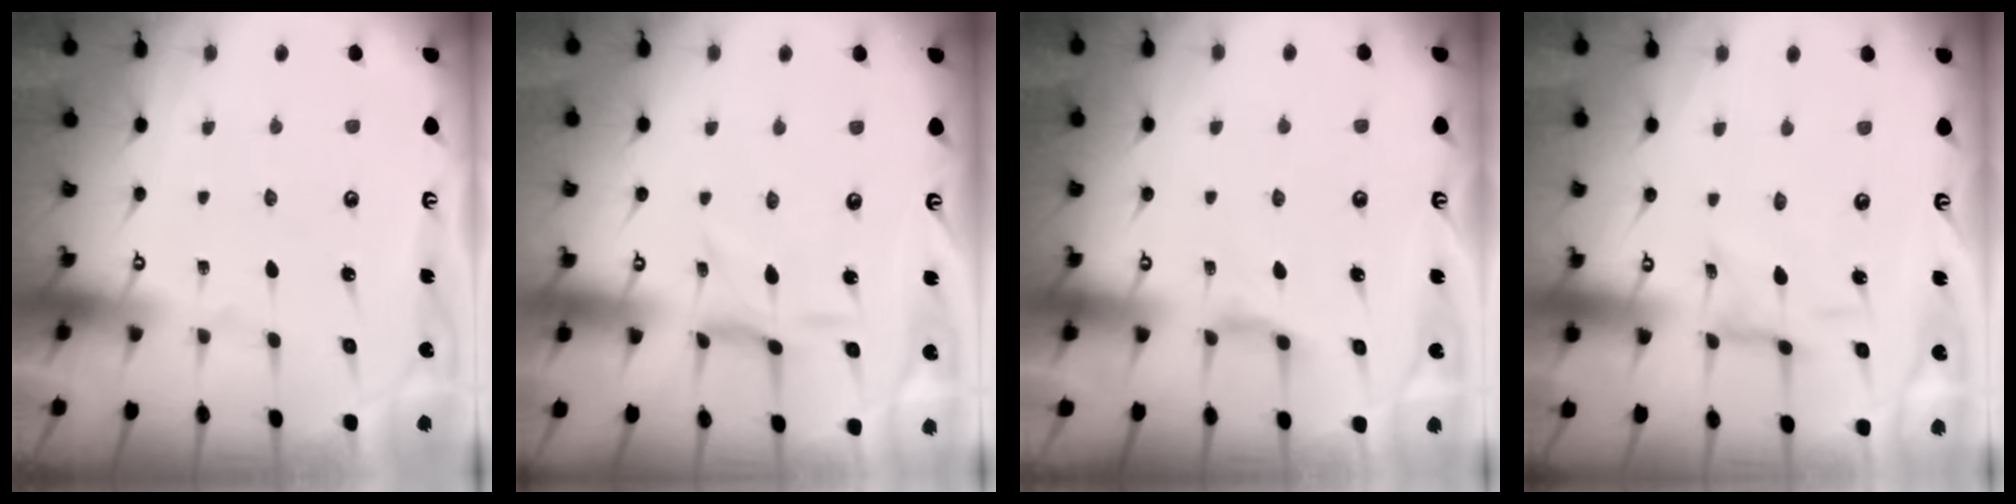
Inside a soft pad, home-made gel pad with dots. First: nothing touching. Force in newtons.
{"total": 3.7, "press": 3.6, "slide": 0.6}
{"total": 3.5, "press": 3.4, "slide": 0.5}
{"total": 2.1, "press": 2.1, "slide": 0.3}